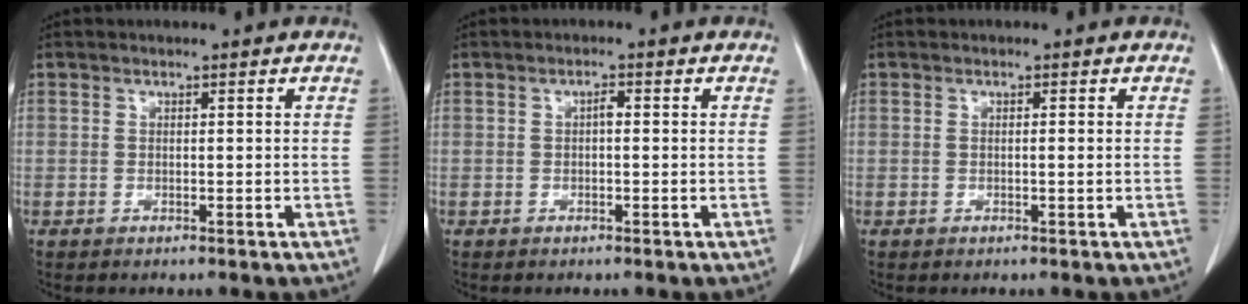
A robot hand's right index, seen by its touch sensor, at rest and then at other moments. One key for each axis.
{"total": 1.1, "fx": 0.0, "fy": 0.4, "fz": 1.0, "tx": -0.018, "ty": 0.003, "tz": -0.002}
{"total": 0.7, "fx": 0.0, "fy": 0.0, "fz": 0.7, "tx": -0.012, "ty": 0.000, "tz": -0.001}